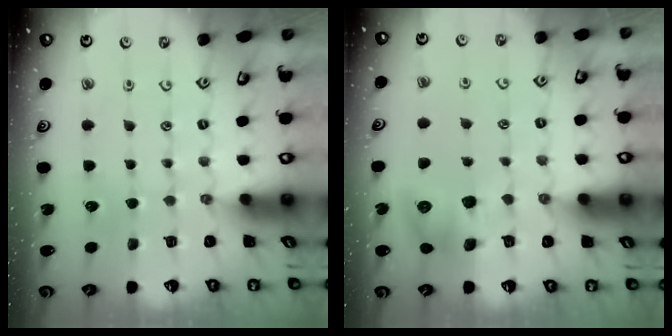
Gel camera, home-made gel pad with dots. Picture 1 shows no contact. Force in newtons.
{"total": 8.2, "press": 8.1, "slide": 1.2}